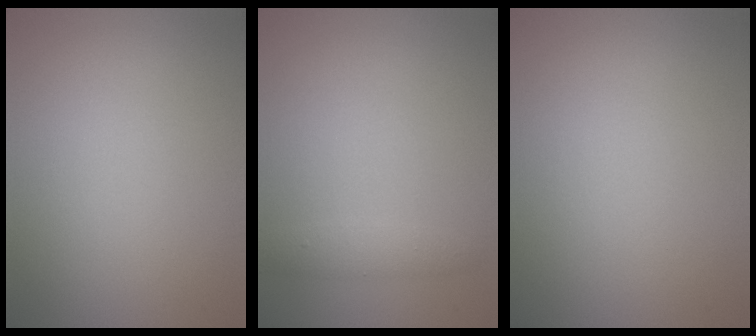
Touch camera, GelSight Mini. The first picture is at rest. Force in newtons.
{"total": 1.4, "press": 1.4, "slide": 0.1}
{"total": 0.0}